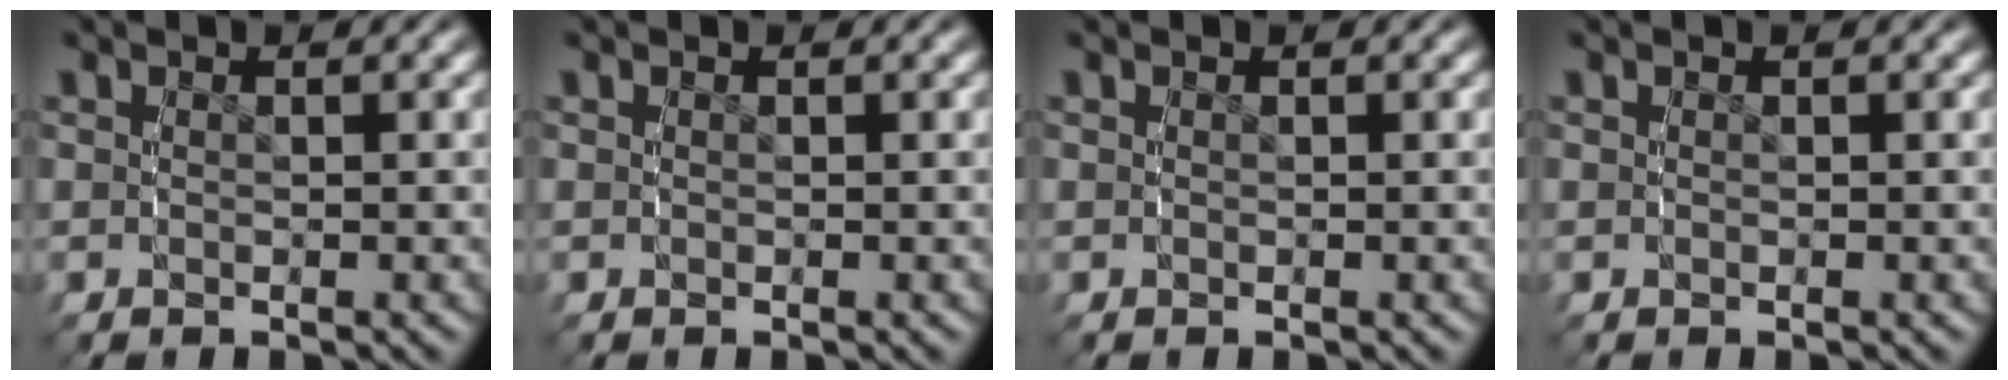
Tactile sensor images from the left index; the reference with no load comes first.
{"total": 0.0}
{"total": 0.0}
{"total": 0.0}